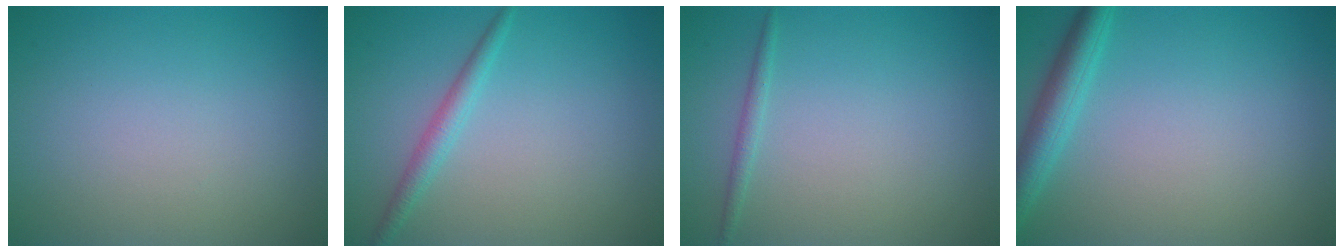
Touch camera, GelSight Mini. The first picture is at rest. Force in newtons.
{"total": 1.8, "press": 1.8, "slide": 0.0}
{"total": 0.9, "press": 0.9, "slide": 0.1}
{"total": 3.1, "press": 3.1, "slide": 0.2}